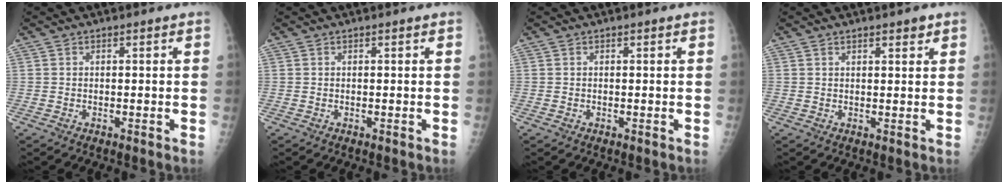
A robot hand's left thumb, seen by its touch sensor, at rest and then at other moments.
{"total": 0.0}
{"total": 0.0}
{"total": 1.9, "force": [1.3, 0.6, 1.1], "torque": [-0.010, -0.007, 0.018]}